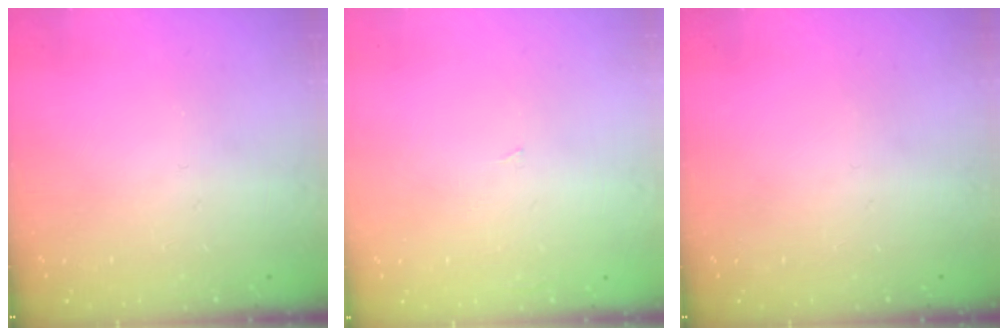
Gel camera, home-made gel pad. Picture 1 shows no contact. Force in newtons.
{"total": 0.9, "press": 0.9, "slide": 0.0}
{"total": 0.0}